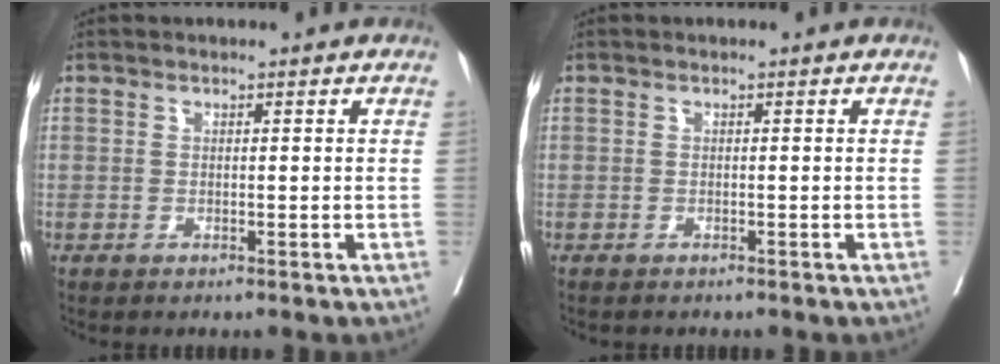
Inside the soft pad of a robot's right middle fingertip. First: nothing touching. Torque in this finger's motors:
{"motor_torque": [-0.02, 0.02, -0.07, 0.00]}